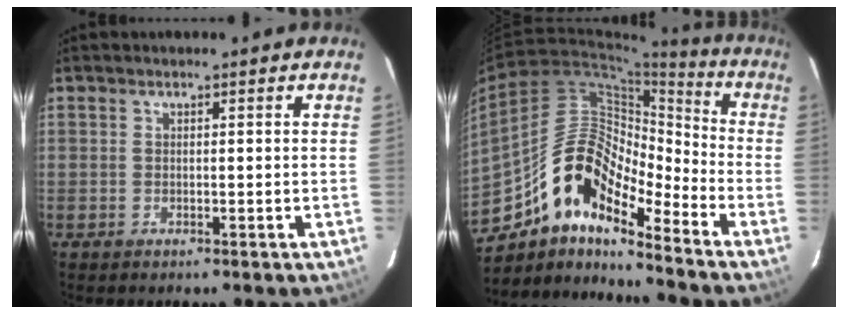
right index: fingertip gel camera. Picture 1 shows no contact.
{"total": 15.8, "force": [-11.2, 5.6, 9.5], "torque": [-0.159, 0.014, -0.222]}